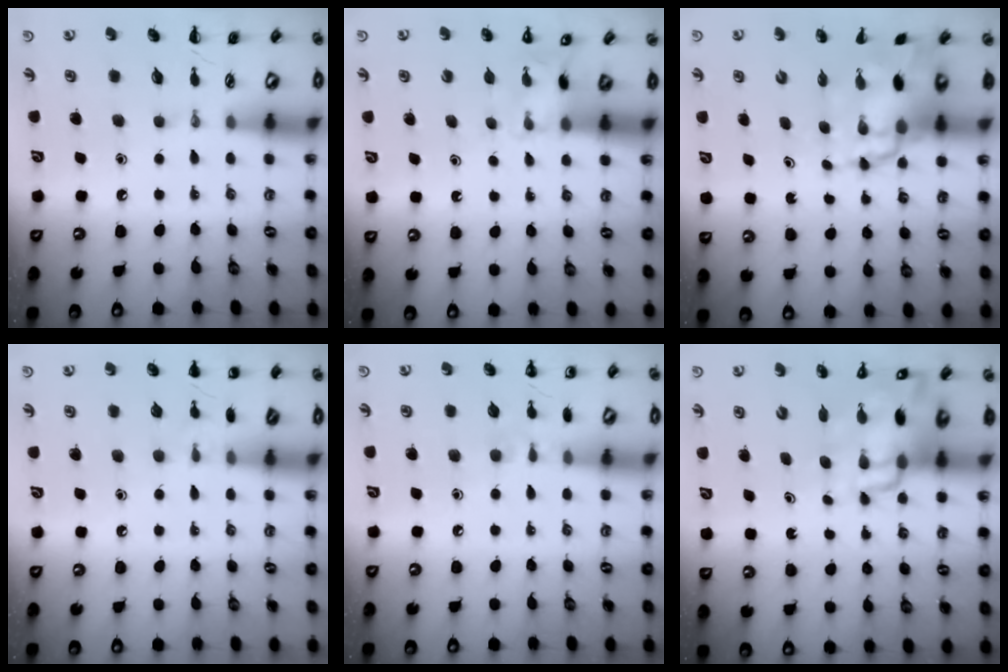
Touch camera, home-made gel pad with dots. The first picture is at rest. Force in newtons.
{"total": 4.6, "press": 4.4, "slide": 1.4}
{"total": 10.5, "press": 10.1, "slide": 2.9}
{"total": 5.3, "press": 5.1, "slide": 1.4}
{"total": 5.5, "press": 5.3, "slide": 1.5}
{"total": 12.2, "press": 11.6, "slide": 3.5}